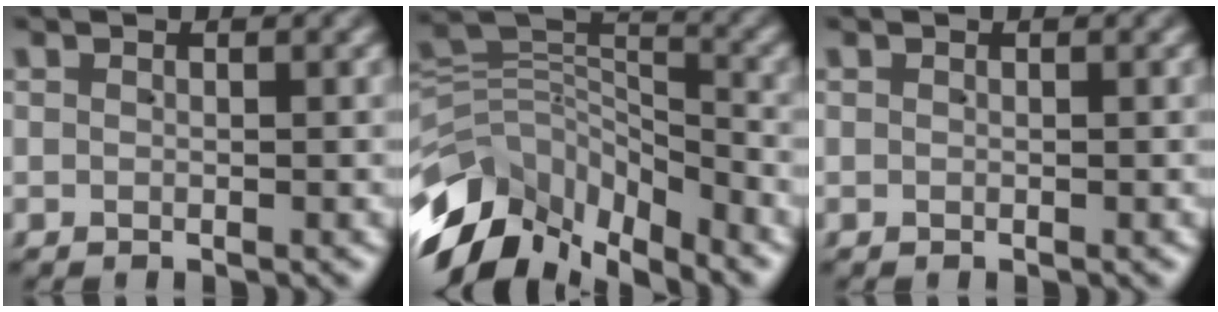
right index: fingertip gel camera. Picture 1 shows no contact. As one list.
[{"total": 10.9, "force": [-5.4, 7.4, 5.9], "torque": [-0.100, -0.032, -0.083]}, {"total": 0.0}]